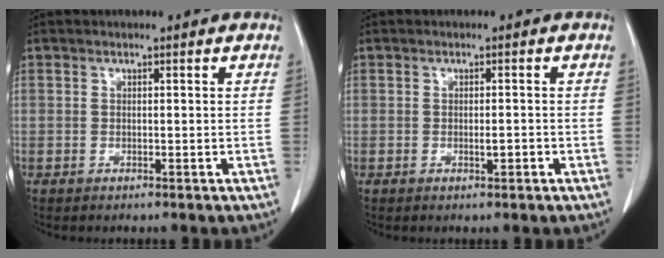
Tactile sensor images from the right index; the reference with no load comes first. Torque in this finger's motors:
{"motor_torque": [0.03, 0.06, 0.01, 0.02]}